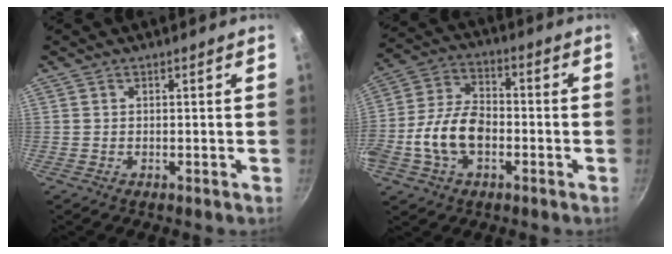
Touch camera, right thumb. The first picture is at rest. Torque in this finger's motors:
{"motor_torque": [1.83, 2.11, 1.10, -1.17, 0.15]}